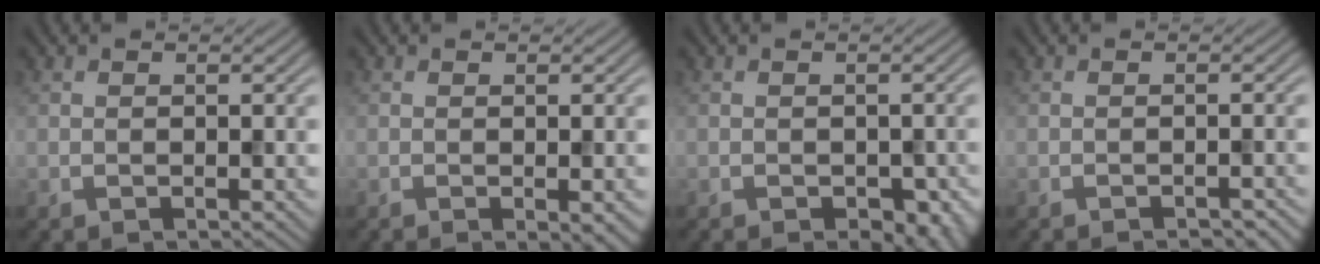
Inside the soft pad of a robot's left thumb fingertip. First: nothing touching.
{"total": 2.2, "force": [-0.7, 0.4, 2.0], "torque": [-0.032, -0.004, -0.008]}
{"total": 4.1, "force": [-2.3, 2.2, 2.5], "torque": [-0.040, -0.015, -0.017]}
{"total": 1.4, "force": [-1.3, 0.2, 0.5], "torque": [0.000, 0.002, -0.020]}